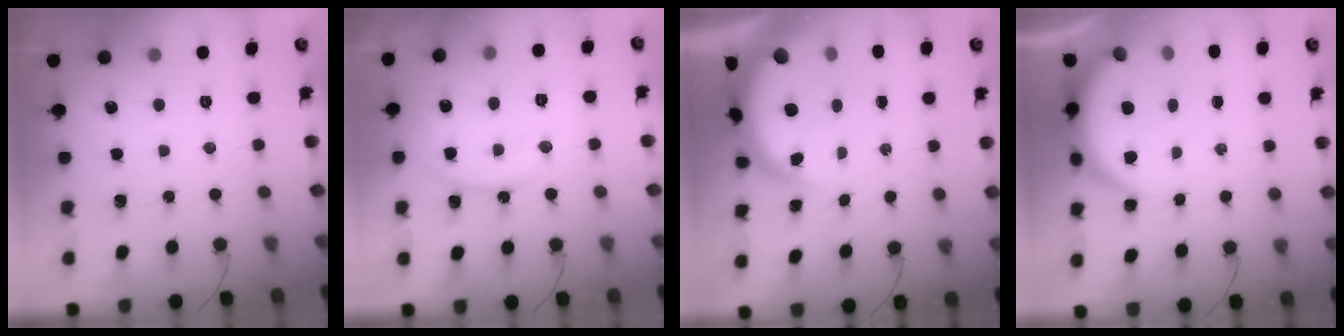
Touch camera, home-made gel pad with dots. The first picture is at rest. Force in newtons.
{"total": 11.4, "press": 11.4, "slide": 0.7}
{"total": 5.0, "press": 4.9, "slide": 0.6}
{"total": 5.4, "press": 5.4, "slide": 0.4}